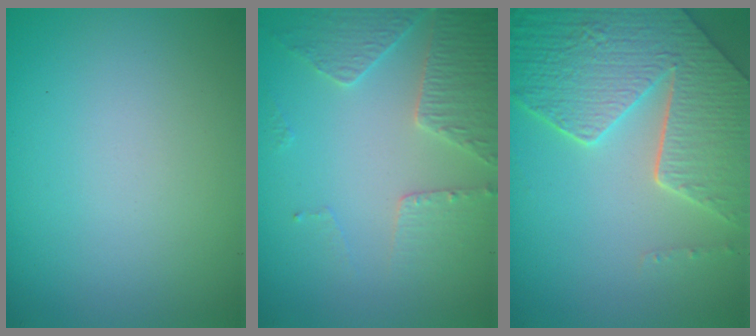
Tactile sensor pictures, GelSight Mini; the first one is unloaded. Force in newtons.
{"total": 3.7, "press": 3.5, "slide": 1.2}
{"total": 8.6, "press": 6.1, "slide": 6.0}